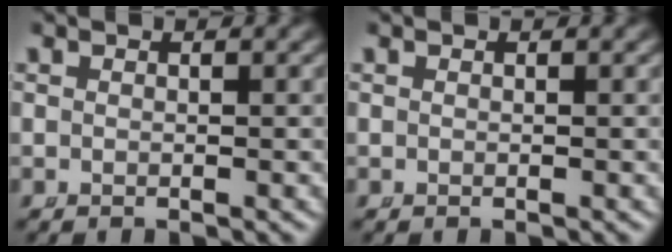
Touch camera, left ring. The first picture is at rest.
{"total": 0.0}